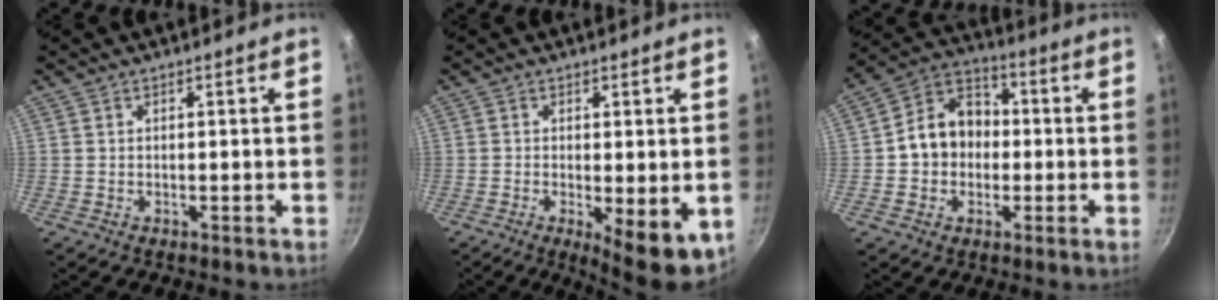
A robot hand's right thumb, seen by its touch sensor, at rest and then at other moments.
{"total": 9.1, "force": [-1.9, 2.9, 8.4], "torque": [-0.099, -0.009, -0.016]}
{"total": 11.9, "force": [-0.5, 9.8, 6.7], "torque": [-0.073, 0.032, -0.028]}